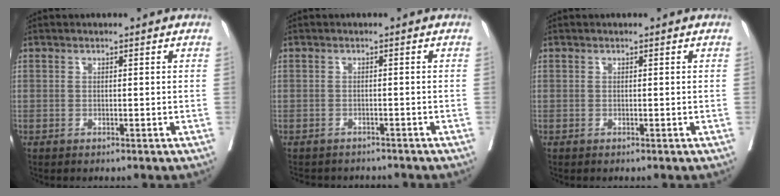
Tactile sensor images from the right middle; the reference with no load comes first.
{"total": 6.2, "force": [-5.7, 2.4, 0.9], "torque": [-0.009, -0.003, -0.071]}
{"total": 0.0}